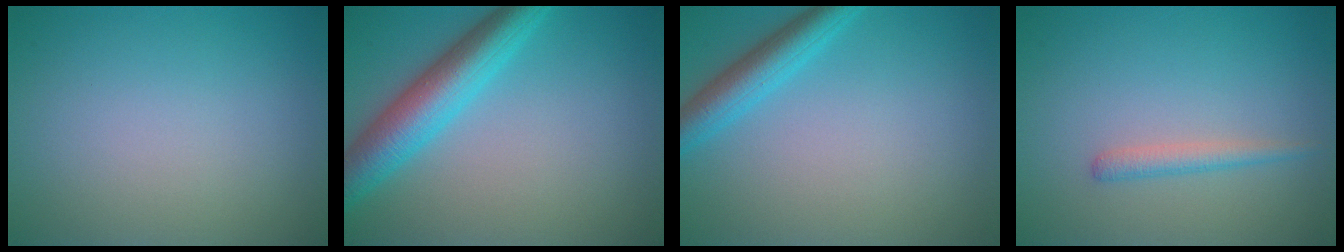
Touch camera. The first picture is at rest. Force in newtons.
{"total": 6.1, "press": 6.1, "slide": 0.2}
{"total": 3.6, "press": 3.5, "slide": 0.2}
{"total": 1.5, "press": 1.5, "slide": 0.1}